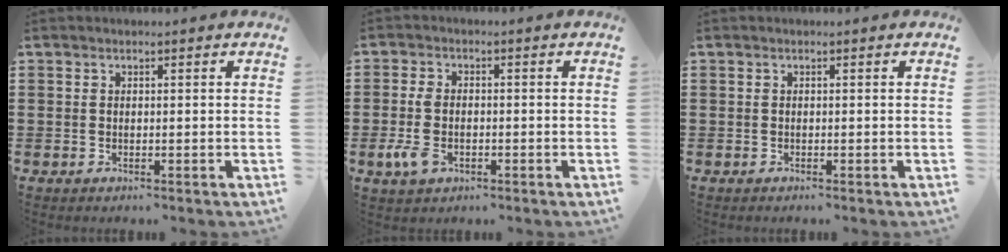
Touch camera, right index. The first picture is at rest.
{"total": 4.3, "force": [-1.4, 2.6, 3.2], "torque": [-0.094, -0.007, -0.034]}
{"total": 0.0}